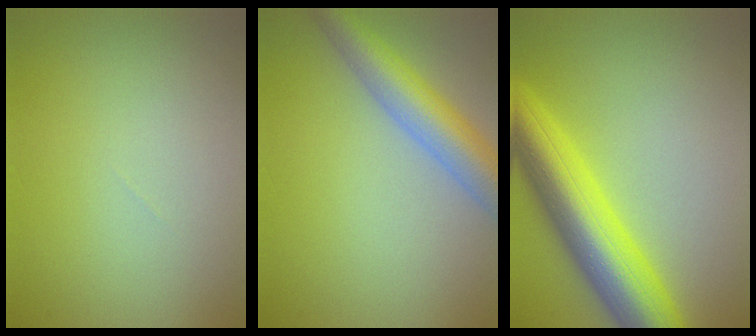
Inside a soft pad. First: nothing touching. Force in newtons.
{"total": 5.8, "press": 5.8, "slide": 0.2}
{"total": 9.1, "press": 9.1, "slide": 0.5}